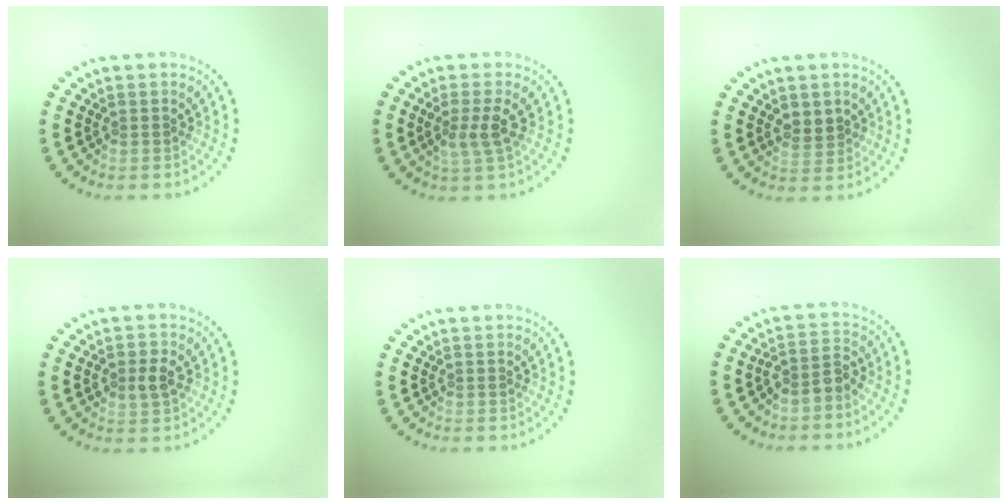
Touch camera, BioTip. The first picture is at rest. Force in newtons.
{"total": 2.4, "press": 2.2, "slide": 1.1}
{"total": 1.8, "press": 1.7, "slide": 0.6}
{"total": 2.1, "press": 2.1, "slide": 0.2}
{"total": 0.0}
{"total": 2.2, "press": 1.7, "slide": 1.4}